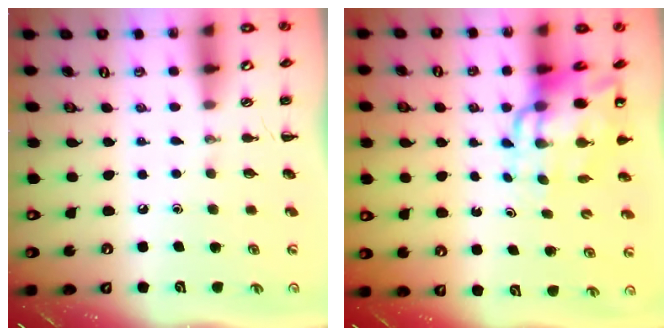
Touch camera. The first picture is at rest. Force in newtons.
{"total": 12.1, "press": 11.6, "slide": 3.3}